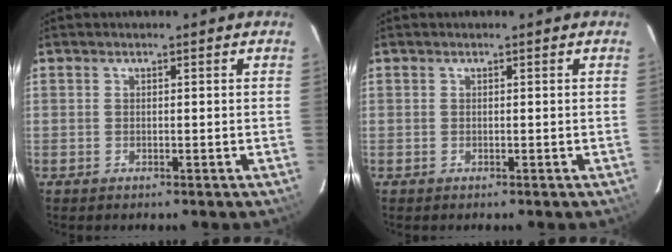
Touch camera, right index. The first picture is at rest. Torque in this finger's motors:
{"motor_torque": [0.00, 0.00, 0.00, 0.00]}